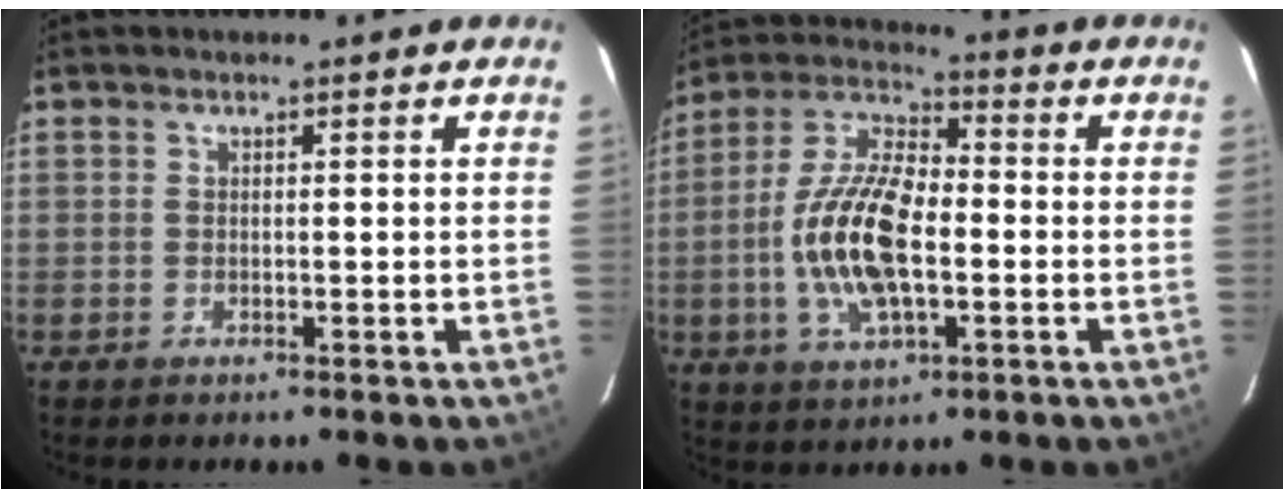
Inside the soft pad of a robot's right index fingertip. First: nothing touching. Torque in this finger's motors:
{"motor_torque": [0.39, -0.07, 0.66, 0.07]}